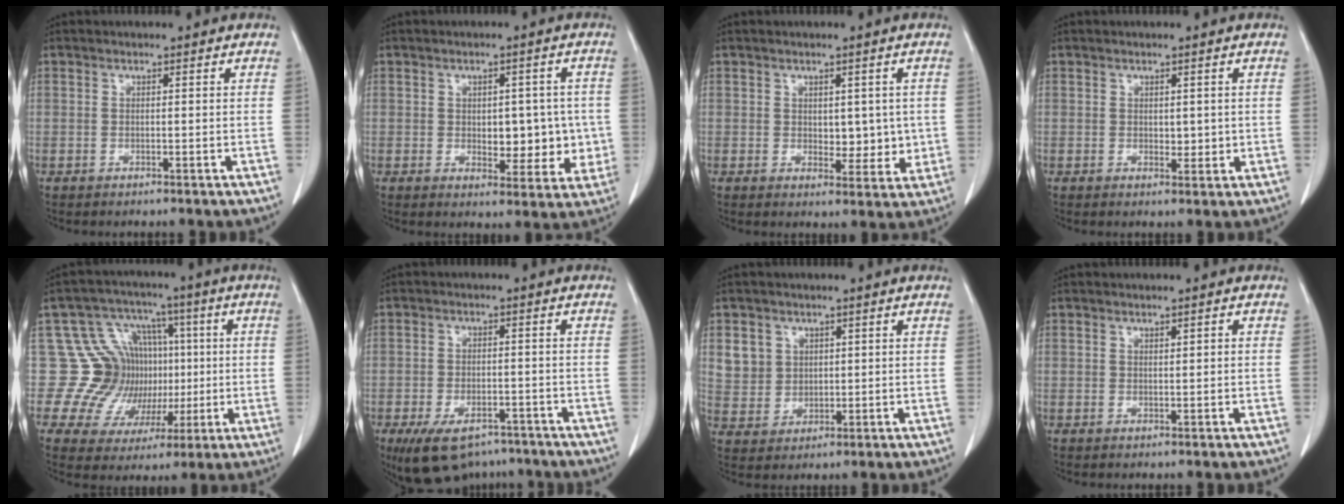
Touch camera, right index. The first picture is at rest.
{"total": 7.4, "force": [-0.3, 4.4, 6.0], "torque": [-0.060, 0.008, 0.005]}
{"total": 4.7, "force": [0.3, 2.9, 3.8], "torque": [-0.039, -0.006, 0.012]}
{"total": 2.0, "force": [0.2, 1.2, 1.5], "torque": [-0.021, -0.005, 0.006]}
{"total": 13.4, "force": [0.9, 13.0, 3.3], "torque": [-0.049, 0.069, 0.037]}
{"total": 10.4, "force": [-7.6, 5.0, 5.1], "torque": [-0.088, 0.001, -0.116]}
{"total": 5.2, "force": [2.3, 4.7, 0.8], "torque": [-0.012, 0.007, 0.056]}
{"total": 0.7, "force": [0.3, 0.0, 0.6], "torque": [-0.012, 0.000, 0.006]}